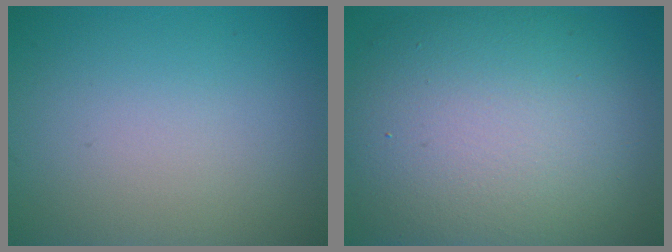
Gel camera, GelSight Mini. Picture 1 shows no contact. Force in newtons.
{"total": 12.9, "press": 12.8, "slide": 1.3}